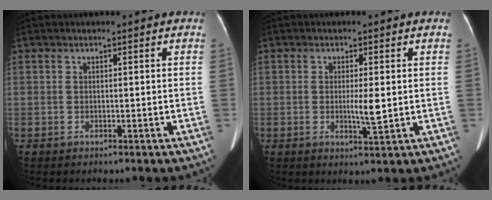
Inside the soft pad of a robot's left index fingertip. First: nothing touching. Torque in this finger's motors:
{"motor_torque": [-0.08, -0.15, 0.05, 0.00]}